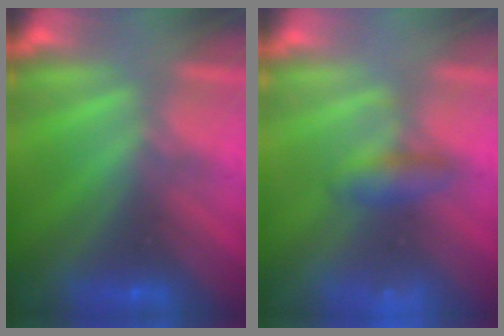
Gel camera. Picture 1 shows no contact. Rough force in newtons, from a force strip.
{"total": 2.1}